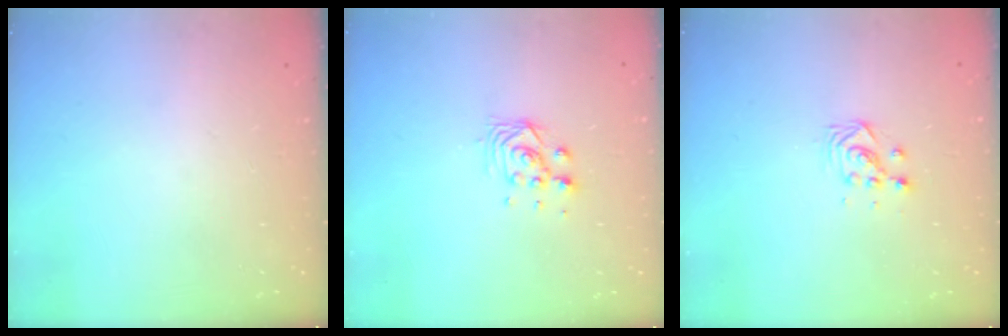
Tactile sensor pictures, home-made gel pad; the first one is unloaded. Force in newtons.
{"total": 3.9, "press": 3.8, "slide": 0.8}
{"total": 3.5, "press": 3.5, "slide": 0.2}